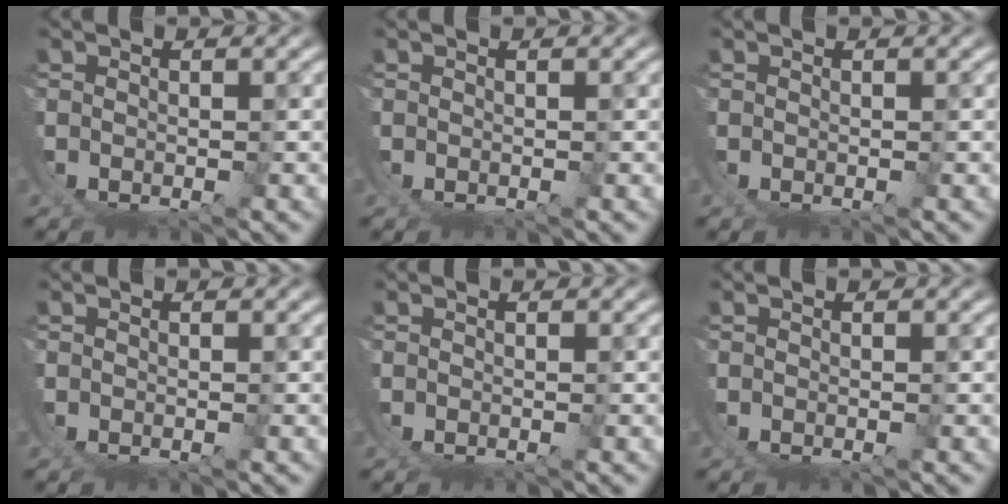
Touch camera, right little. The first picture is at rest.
{"total": 0.0}
{"total": 0.0}
{"total": 0.0}
{"total": 0.0}
{"total": 0.0}